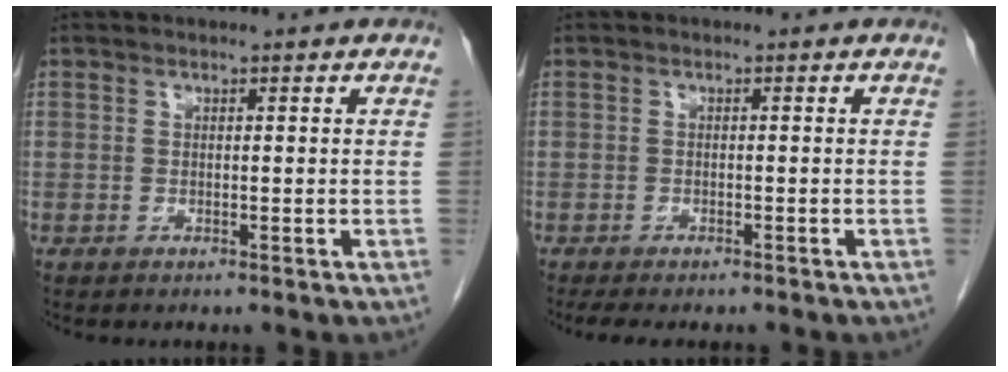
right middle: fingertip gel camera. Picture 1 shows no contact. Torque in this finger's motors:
{"motor_torque": [0.53, -0.45, -0.06, -0.01]}